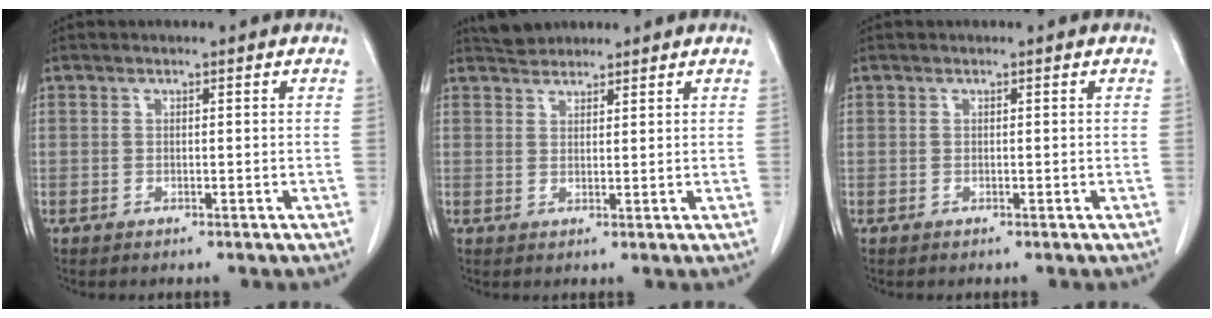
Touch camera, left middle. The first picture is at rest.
{"total": 2.9, "force": [2.7, 0.9, 0.1], "torque": [-0.008, 0.016, 0.049]}
{"total": 0.0}